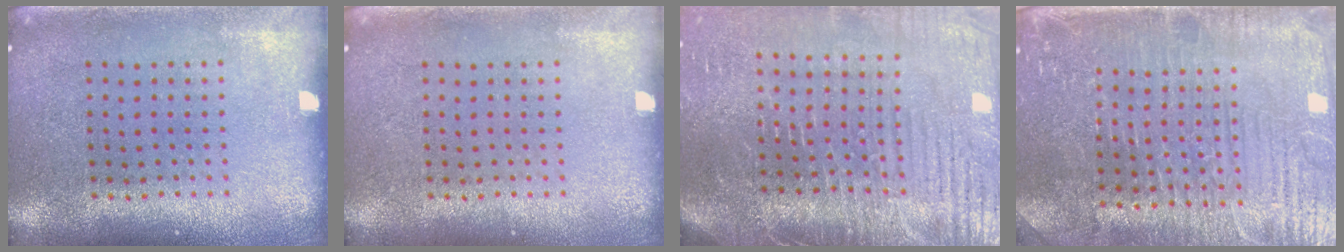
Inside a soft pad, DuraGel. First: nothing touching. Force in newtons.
{"total": 0.0}
{"total": 4.3, "press": 4.0, "slide": 1.6}
{"total": 4.8, "press": 4.4, "slide": 1.7}